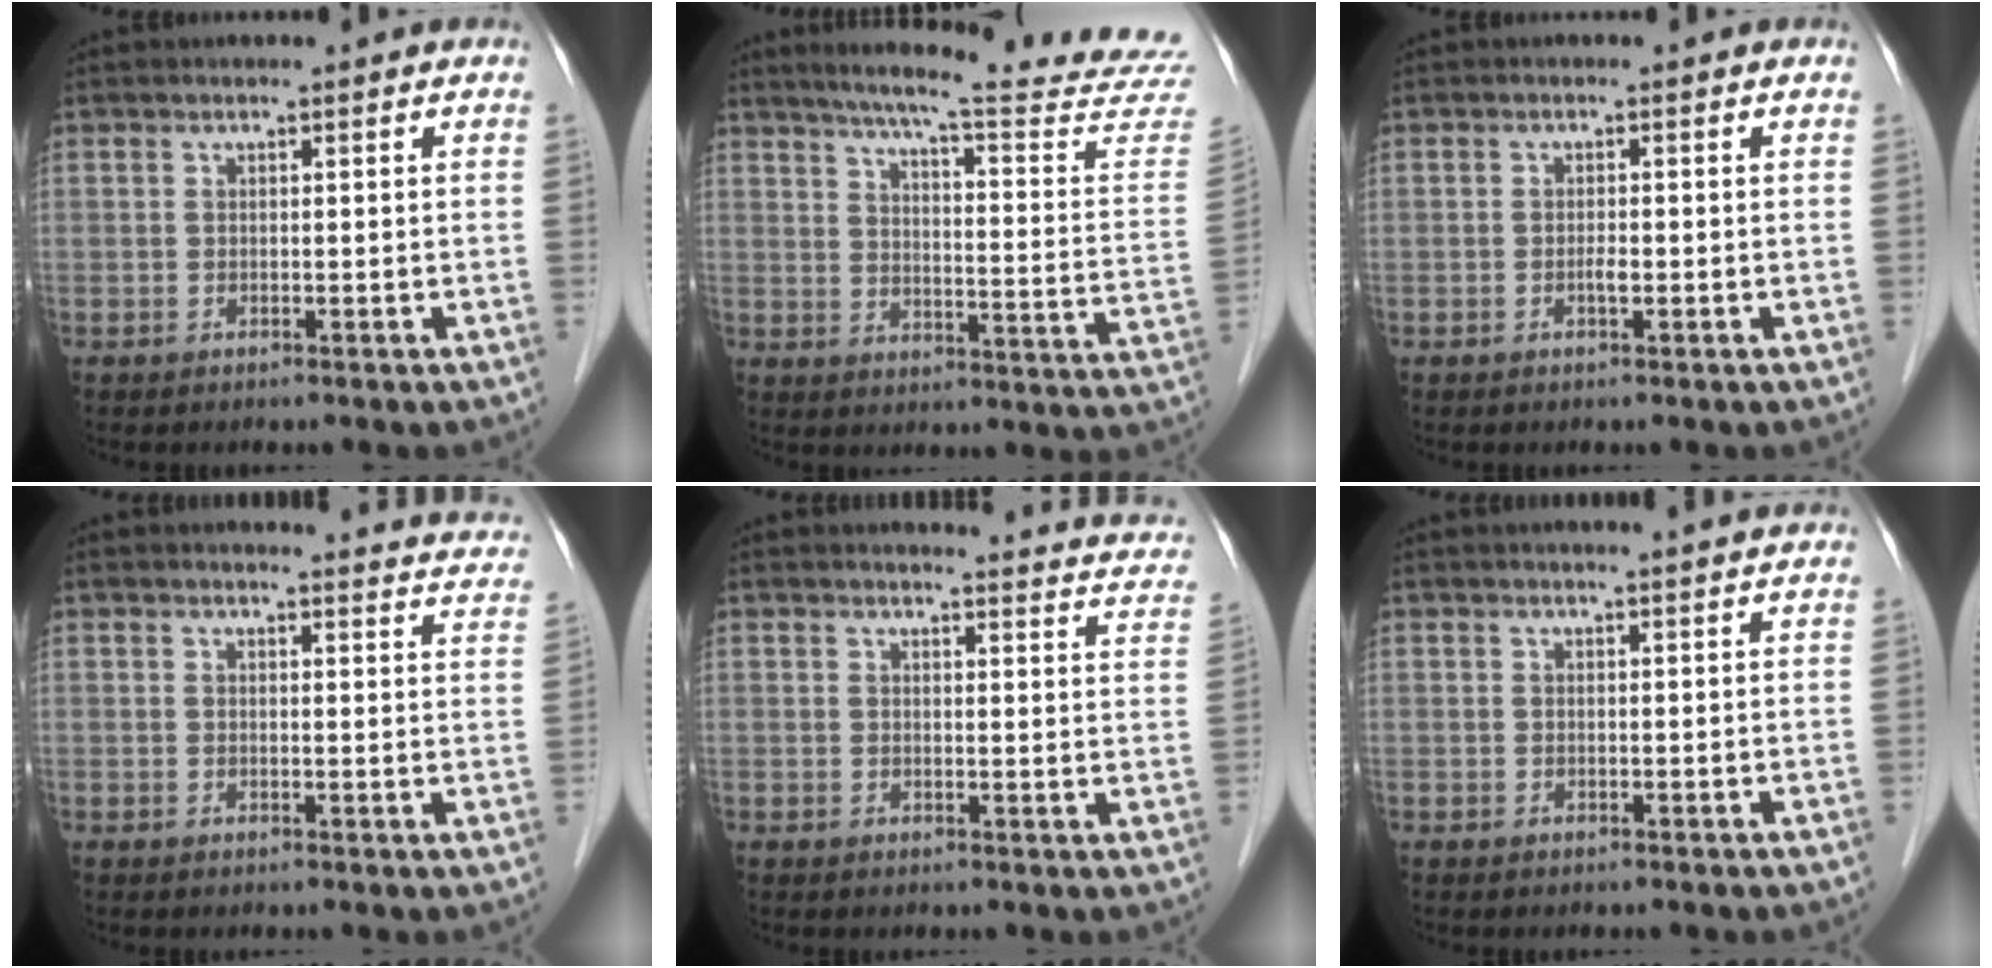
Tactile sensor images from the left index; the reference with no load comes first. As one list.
[{"total": 24.8, "force": [22.6, -0.4, 10.3], "torque": [-0.143, -0.104, 0.270]}, {"total": 1.4, "force": [-1.1, 0.1, 0.8], "torque": [-0.018, -0.006, -0.018]}, {"total": 12.9, "force": [12.8, 1.2, 1.8], "torque": [0.008, -0.065, 0.110]}, {"total": 13.7, "force": [13.5, 1.3, 1.9], "torque": [0.006, -0.070, 0.117]}, {"total": 2.9, "force": [2.6, -0.5, 1.3], "torque": [-0.017, 0.004, 0.027]}]